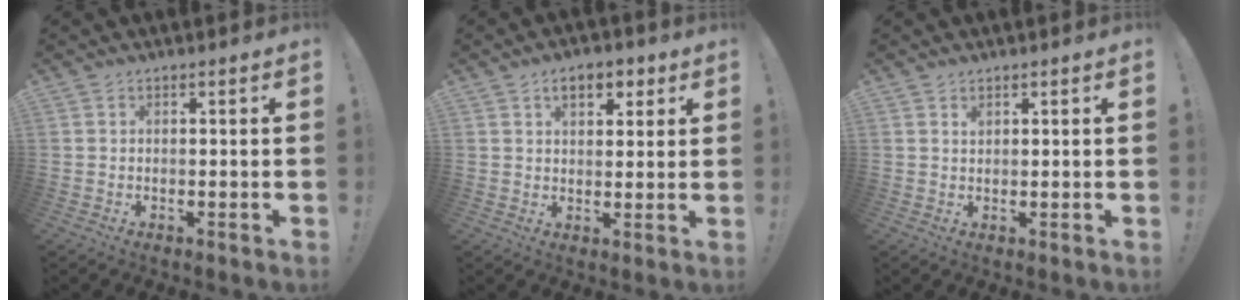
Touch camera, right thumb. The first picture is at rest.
{"total": 6.8, "force": [3.3, 4.1, 4.3], "torque": [-0.052, -0.004, 0.054]}
{"total": 0.8, "force": [0.6, 0.5, 0.2], "torque": [0.008, -0.006, 0.010]}